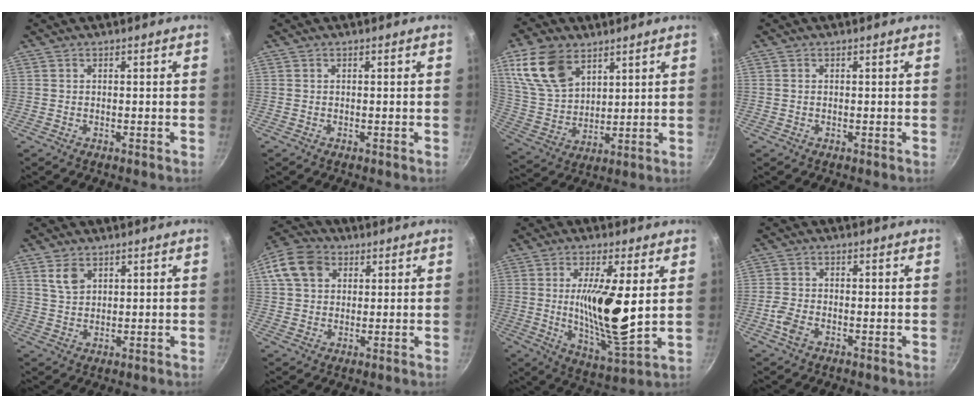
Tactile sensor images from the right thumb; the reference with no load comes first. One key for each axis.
{"total": 0.0}
{"total": 14.4, "fx": 7.5, "fy": 8.8, "fz": 8.5, "tx": -0.147, "ty": -0.025, "tz": 0.160}
{"total": 0.0}
{"total": 4.3, "fx": 2.3, "fy": 2.7, "fz": 2.5, "tx": -0.036, "ty": -0.007, "tz": 0.049}
{"total": 9.5, "fx": 3.3, "fy": 7.5, "fz": 4.8, "tx": -0.068, "ty": 0.008, "tz": 0.047}
{"total": 15.2, "fx": 2.2, "fy": 4.0, "fz": 14.5, "tx": -0.253, "ty": -0.041, "tz": 0.040}
{"total": 3.6, "fx": -1.6, "fy": 2.0, "fz": 2.5, "tx": -0.058, "ty": 0.010, "tz": -0.037}